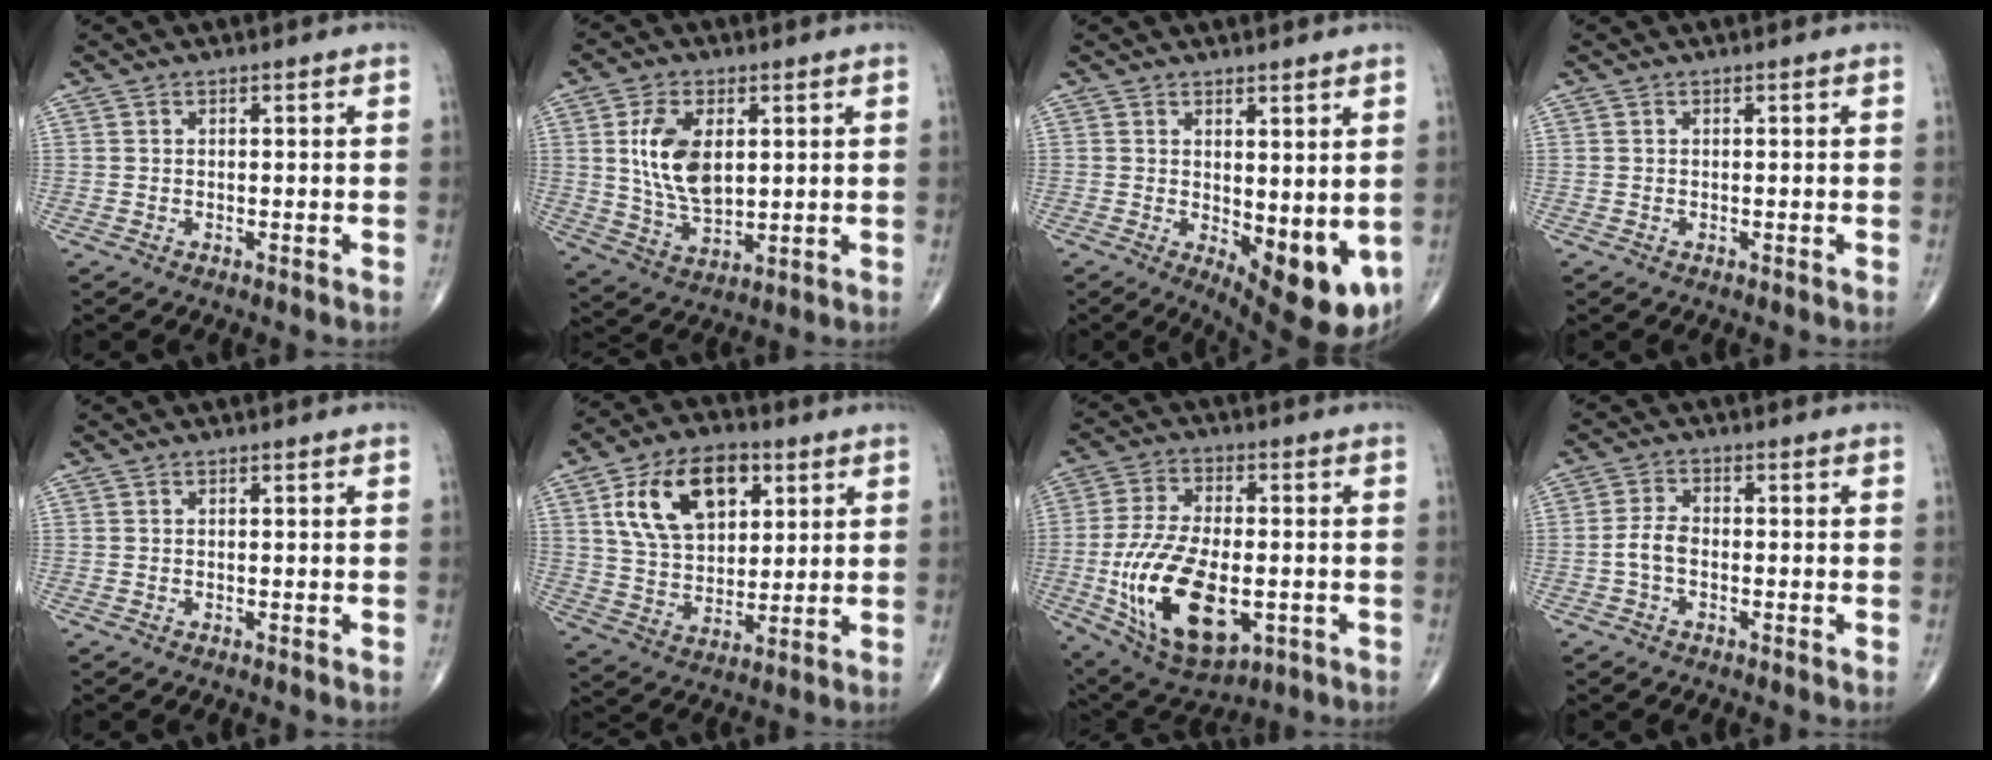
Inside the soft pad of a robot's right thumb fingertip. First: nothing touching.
{"total": 11.4, "force": [2.3, 6.5, 9.1], "torque": [-0.160, -0.015, 0.051]}
{"total": 11.0, "force": [-0.8, 4.3, 10.0], "torque": [-0.119, -0.028, 0.003]}
{"total": 0.0}
{"total": 0.0}
{"total": 16.5, "force": [6.2, 10.2, 11.4], "torque": [-0.165, -0.013, 0.112]}
{"total": 20.1, "force": [-4.4, 10.4, 16.6], "torque": [-0.311, -0.002, -0.057]}
{"total": 3.4, "force": [-1.0, 2.0, 2.6], "torque": [-0.055, 0.013, -0.025]}